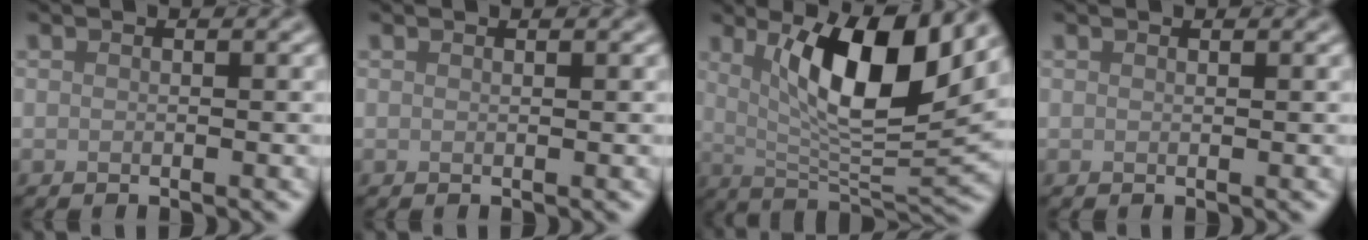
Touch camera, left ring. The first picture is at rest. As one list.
[{"total": 0.0}, {"total": 10.2, "force": [3.5, 3.0, 9.1], "torque": [-0.147, -0.015, 0.063]}, {"total": 0.0}]